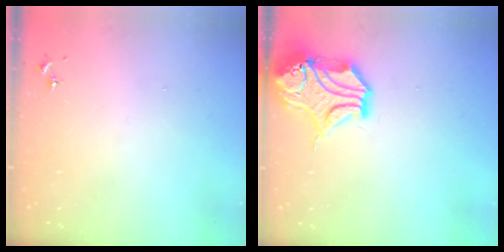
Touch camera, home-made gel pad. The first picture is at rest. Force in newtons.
{"total": 17.3, "press": 17.2, "slide": 2.1}